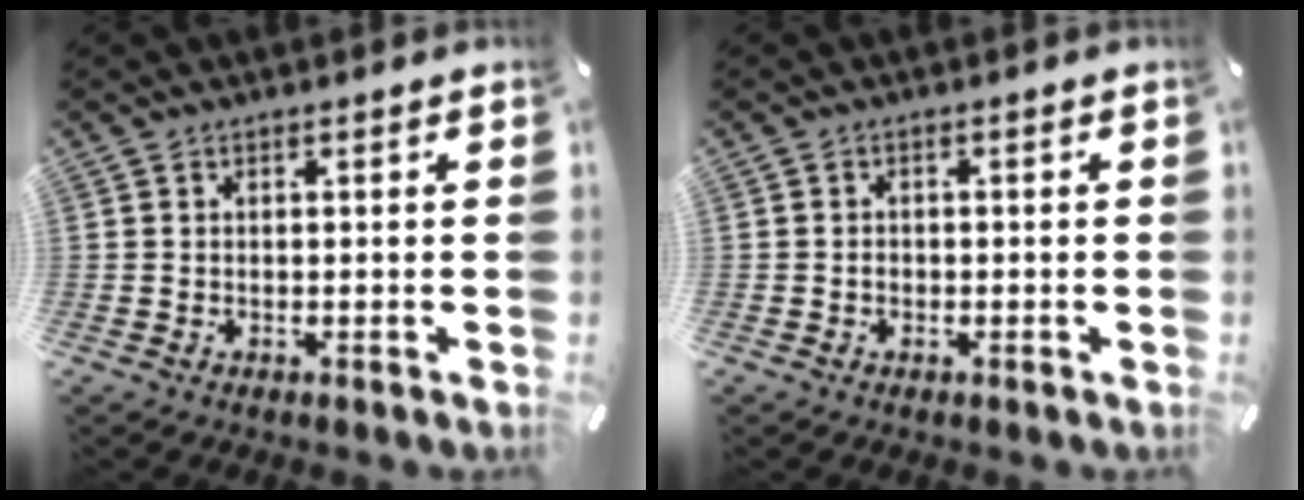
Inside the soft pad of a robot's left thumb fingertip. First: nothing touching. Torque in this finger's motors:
{"motor_torque": [-0.20, -0.27, 0.19, 0.21, 0.00]}